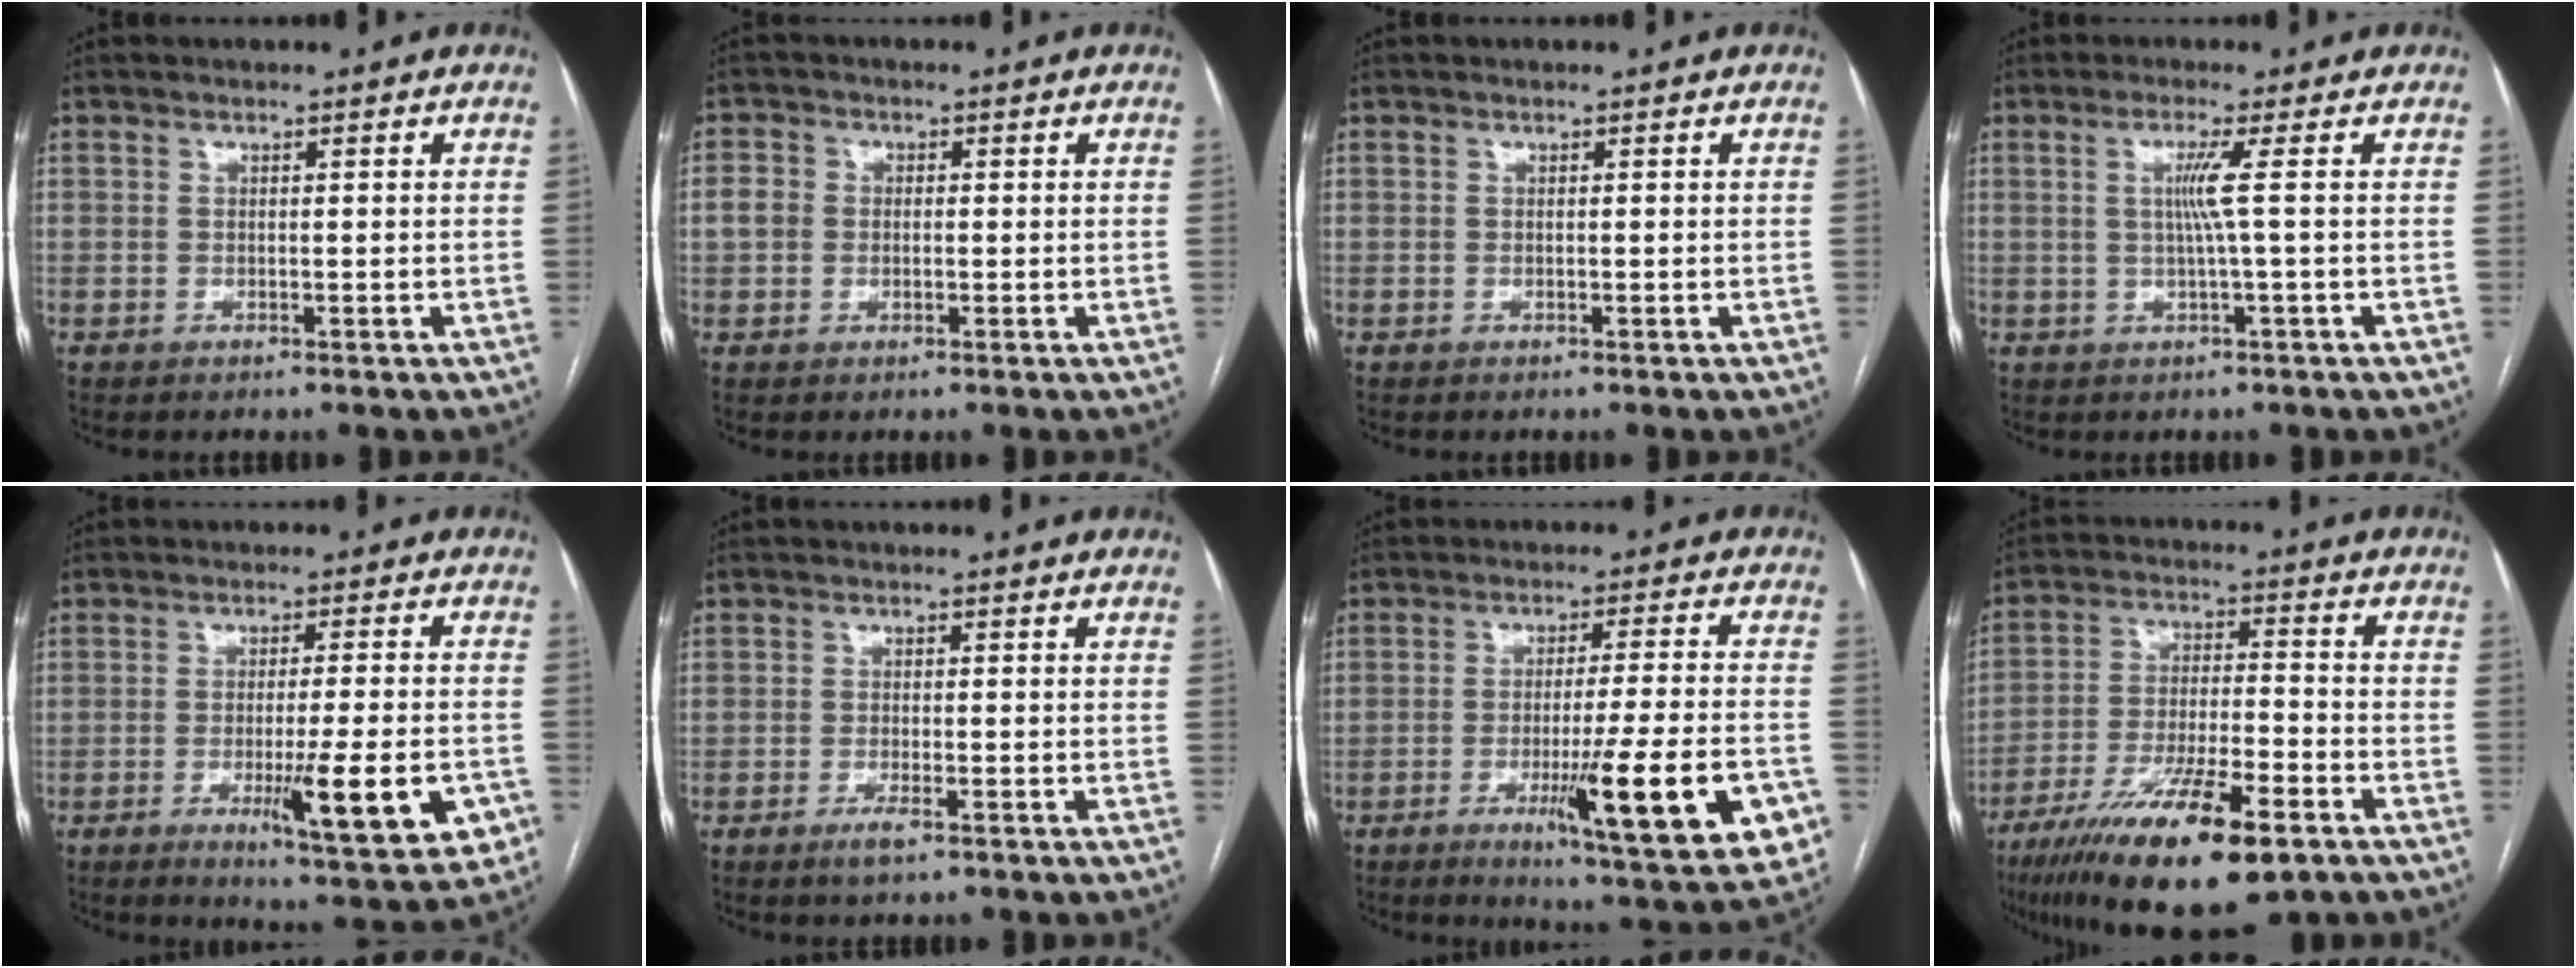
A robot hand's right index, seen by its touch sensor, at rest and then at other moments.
{"total": 3.2, "force": [-0.1, 2.8, 1.5], "torque": [-0.036, 0.016, -0.003]}
{"total": 0.0}
{"total": 3.5, "force": [0.4, -1.2, 3.2], "torque": [-0.066, 0.000, 0.009]}
{"total": 13.2, "force": [-4.6, 1.7, 12.3], "torque": [-0.164, -0.023, -0.058]}
{"total": 2.1, "force": [-1.3, 0.3, 1.7], "torque": [-0.032, -0.002, -0.023]}
{"total": 17.4, "force": [-6.1, 1.2, 16.2], "torque": [-0.200, -0.026, -0.080]}
{"total": 17.8, "force": [-11.0, 3.1, 13.6], "torque": [-0.243, -0.036, -0.192]}